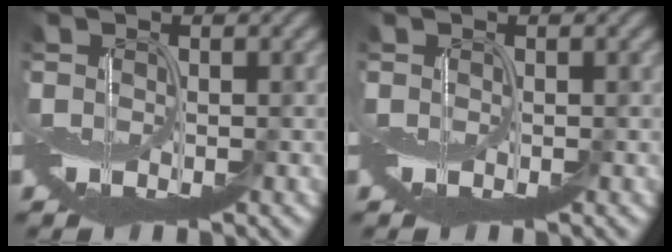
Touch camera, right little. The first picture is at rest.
{"total": 0.0}